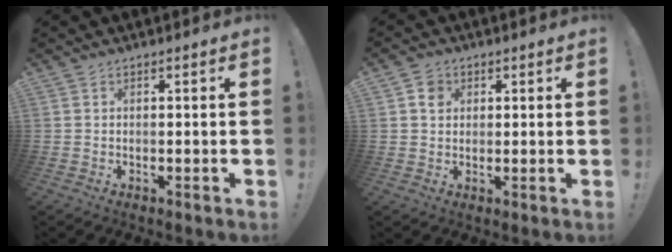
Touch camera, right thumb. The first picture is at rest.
{"total": 3.9, "force": [1.2, 3.5, 1.2], "torque": [0.001, -0.004, 0.019]}